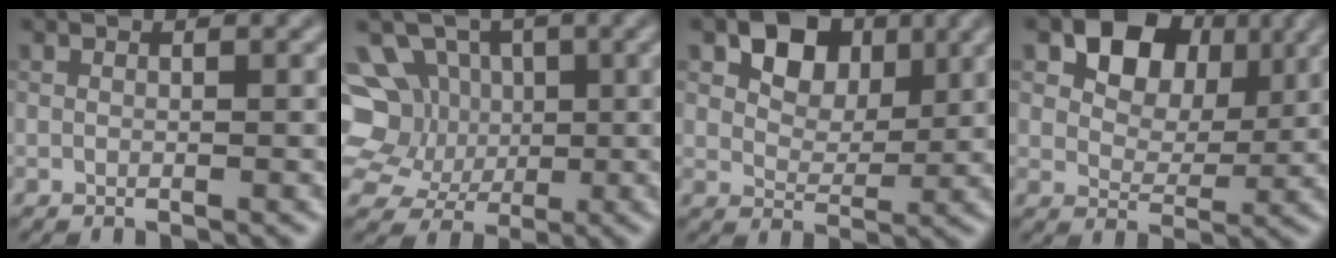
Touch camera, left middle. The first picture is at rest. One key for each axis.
{"total": 9.5, "fx": 1.7, "fy": 8.3, "fz": 4.4, "tx": -0.087, "ty": 0.032, "tz": 0.009}
{"total": 4.4, "fx": 1.8, "fy": 3.1, "fz": 2.5, "tx": -0.044, "ty": 0.000, "tz": 0.028}
{"total": 6.7, "fx": 2.9, "fy": 4.7, "fz": 3.7, "tx": -0.070, "ty": 0.007, "tz": 0.044}